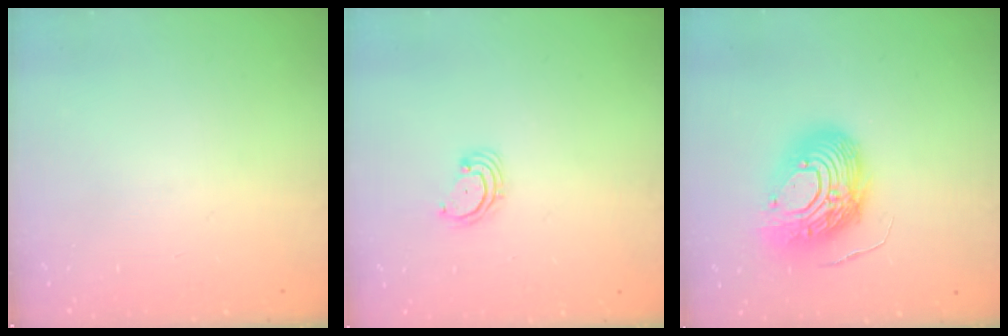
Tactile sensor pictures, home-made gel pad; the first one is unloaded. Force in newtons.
{"total": 2.6, "press": 2.6, "slide": 0.3}
{"total": 16.1, "press": 16.1, "slide": 1.4}